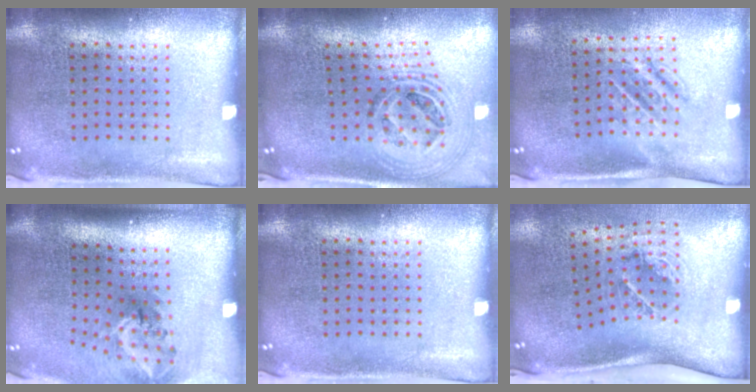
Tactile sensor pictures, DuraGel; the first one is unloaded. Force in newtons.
{"total": 1.8, "press": 1.5, "slide": 1.1}
{"total": 1.7, "press": 1.3, "slide": 1.1}
{"total": 2.0, "press": 1.3, "slide": 1.5}
{"total": 0.0}
{"total": 2.1, "press": 1.3, "slide": 1.6}